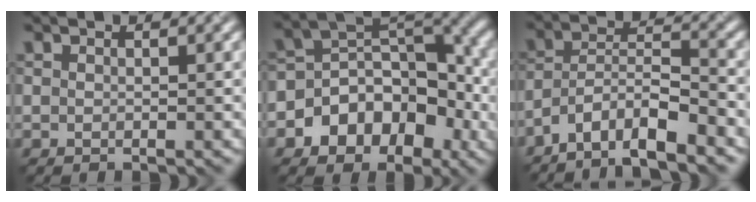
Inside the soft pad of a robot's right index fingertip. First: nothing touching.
{"total": 8.2, "force": [-2.9, 5.9, 4.9], "torque": [-0.062, 0.016, -0.056]}
{"total": 7.6, "force": [-6.0, 1.8, 4.3], "torque": [-0.068, 0.010, -0.112]}